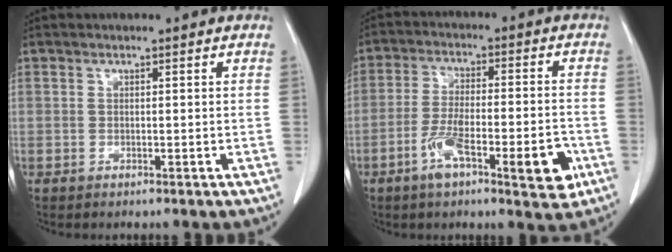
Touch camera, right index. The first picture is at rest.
{"total": 11.8, "force": [-5.2, 2.5, 10.3], "torque": [-0.166, 0.004, -0.080]}